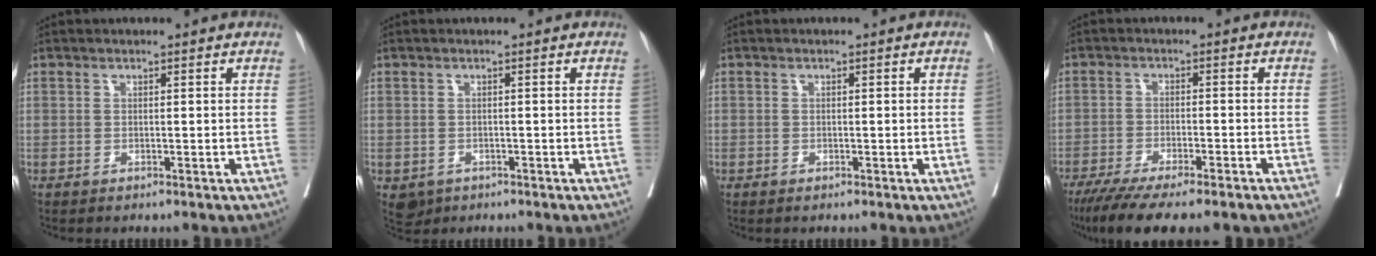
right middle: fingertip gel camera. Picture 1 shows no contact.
{"total": 2.8, "force": [-1.4, 2.3, 0.8], "torque": [-0.010, 0.000, -0.016]}
{"total": 0.0}
{"total": 13.5, "force": [-10.6, 1.9, 8.1], "torque": [-0.125, -0.027, -0.163]}